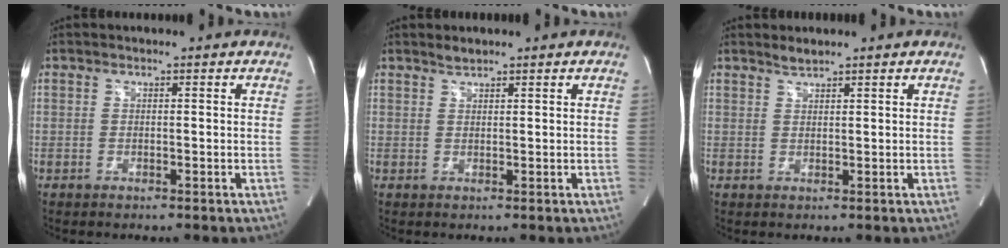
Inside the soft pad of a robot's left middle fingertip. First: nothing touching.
{"total": 1.1, "force": [1.0, 0.2, 0.2], "torque": [-0.008, 0.000, 0.021]}
{"total": 1.3, "force": [1.3, 0.1, 0.3], "torque": [-0.011, 0.000, 0.027]}